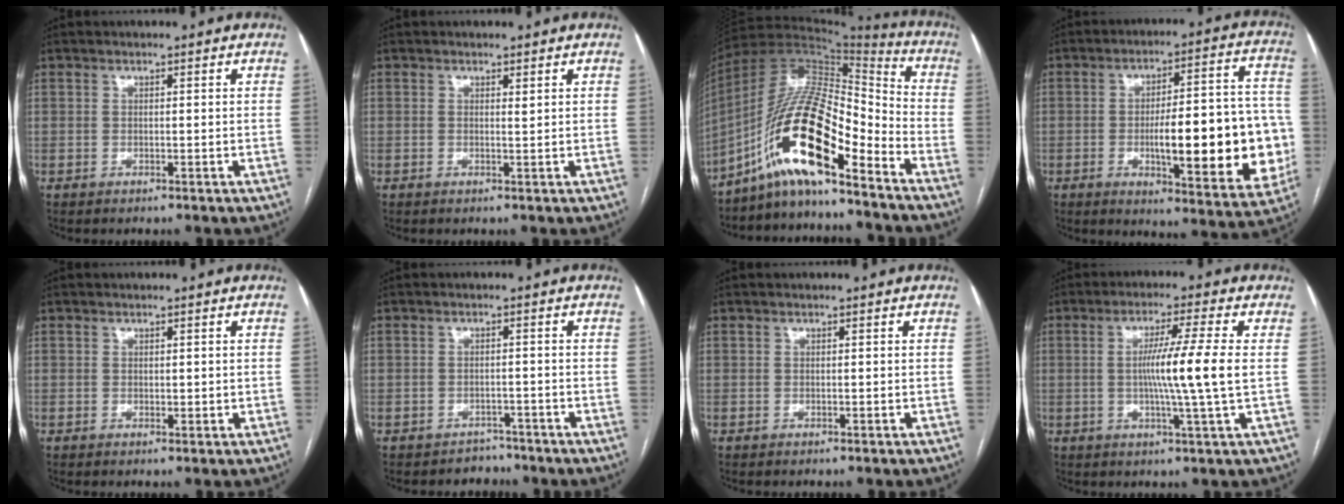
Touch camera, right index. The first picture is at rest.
{"total": 0.5, "force": [0.4, 0.0, 0.4], "torque": [-0.008, -0.003, 0.006]}
{"total": 16.1, "force": [-9.3, 3.4, 12.7], "torque": [-0.244, 0.023, -0.167]}
{"total": 20.8, "force": [-3.6, 4.9, 19.9], "torque": [-0.221, 0.024, -0.033]}
{"total": 1.1, "force": [0.3, 0.8, 0.6], "torque": [-0.007, -0.003, 0.008]}
{"total": 2.6, "force": [-2.0, 1.5, -0.8], "torque": [0.012, 0.012, -0.031]}
{"total": 0.0}
{"total": 9.1, "force": [0.2, -1.6, 8.9], "torque": [-0.157, -0.007, 0.003]}